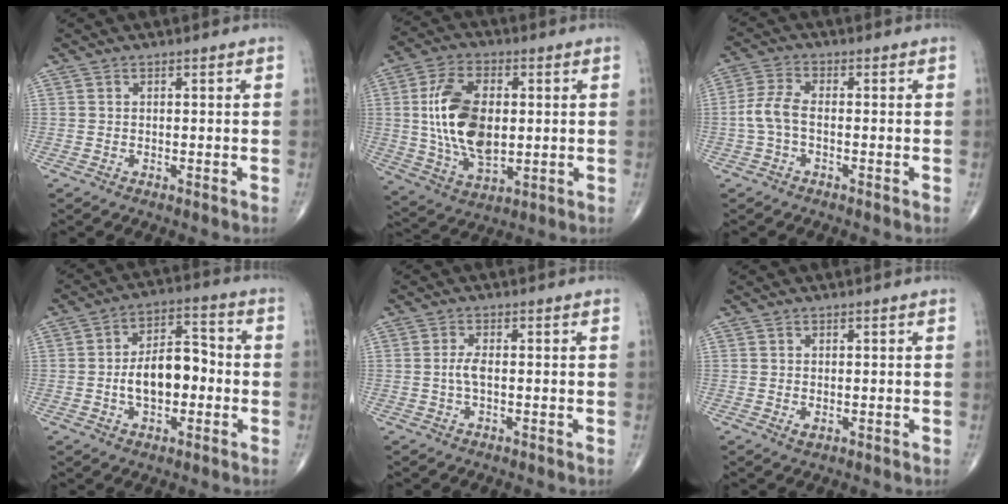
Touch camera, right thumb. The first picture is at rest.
{"total": 16.2, "force": [1.2, 9.1, 13.3], "torque": [-0.242, -0.004, 0.027]}
{"total": 4.9, "force": [-1.0, 2.4, 4.2], "torque": [-0.100, 0.014, -0.027]}
{"total": 10.9, "force": [-1.6, 6.2, 8.8], "torque": [-0.126, 0.033, -0.033]}
{"total": 2.2, "force": [-0.3, 0.7, 2.1], "torque": [-0.048, 0.000, -0.007]}
{"total": 1.0, "force": [-0.1, 0.6, 0.8], "torque": [-0.010, -0.001, 0.001]}